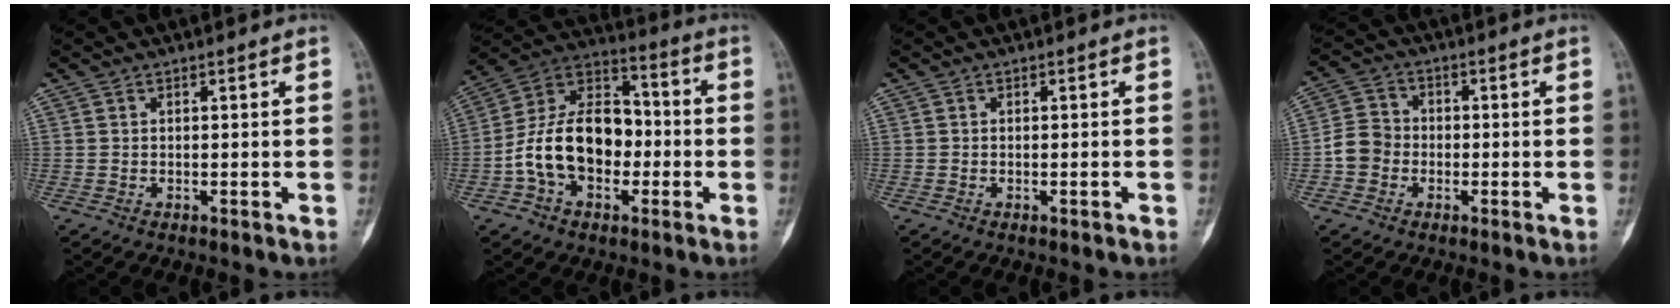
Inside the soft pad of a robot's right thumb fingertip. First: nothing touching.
{"total": 17.4, "force": [-3.2, 11.6, 12.5], "torque": [-0.198, 0.047, -0.059]}
{"total": 0.5, "force": [-0.3, 0.0, 0.4], "torque": [-0.006, 0.000, -0.002]}
{"total": 5.7, "force": [-1.5, 5.0, 2.3], "torque": [-0.029, 0.018, -0.040]}